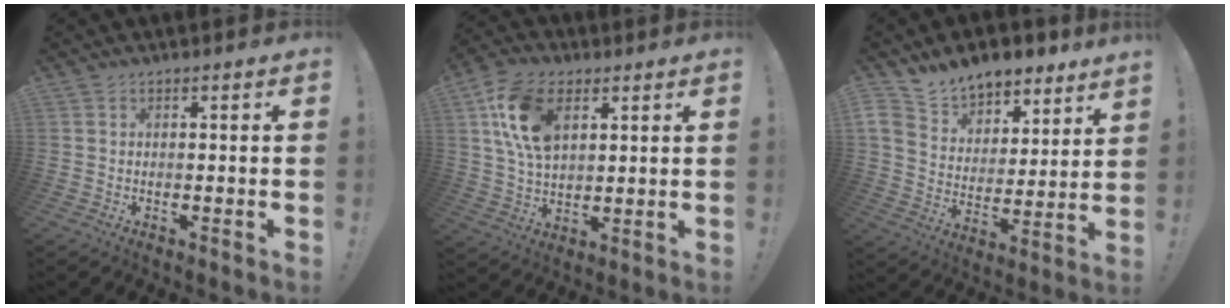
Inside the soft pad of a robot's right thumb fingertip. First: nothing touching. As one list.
[{"total": 16.0, "force": [6.2, 10.3, 10.5], "torque": [-0.200, -0.009, 0.118]}, {"total": 11.9, "force": [10.1, 5.7, 2.6], "torque": [-0.054, -0.074, 0.192]}]